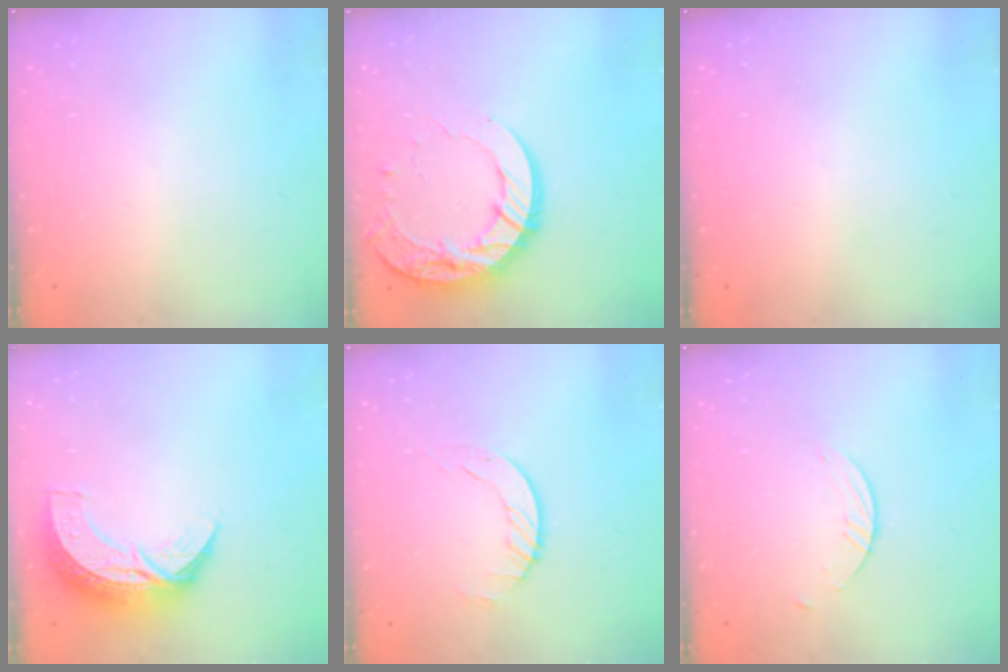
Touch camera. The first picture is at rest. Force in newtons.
{"total": 15.5, "press": 15.4, "slide": 1.2}
{"total": 0.0}
{"total": 11.7, "press": 11.7, "slide": 0.6}
{"total": 2.5, "press": 2.5, "slide": 0.3}
{"total": 1.5, "press": 1.5, "slide": 0.1}